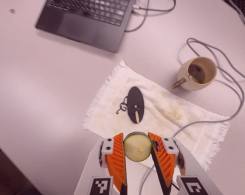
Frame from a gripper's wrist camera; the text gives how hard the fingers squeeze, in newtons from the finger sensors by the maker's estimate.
{"total": 8.8, "left": 8.3, "right": 9.2}